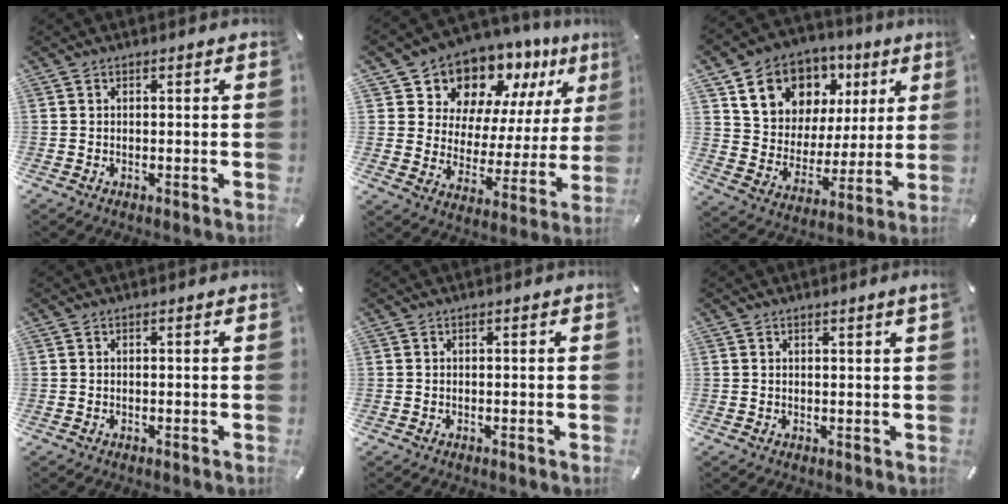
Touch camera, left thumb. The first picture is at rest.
{"total": 11.8, "force": [10.5, 5.5, 0.3], "torque": [-0.023, -0.120, 0.187]}
{"total": 13.9, "force": [7.7, 11.0, 3.6], "torque": [-0.072, -0.048, 0.147]}
{"total": 0.0}
{"total": 0.0}
{"total": 1.1, "force": [0.8, -0.1, 0.8], "torque": [-0.015, -0.002, 0.014]}